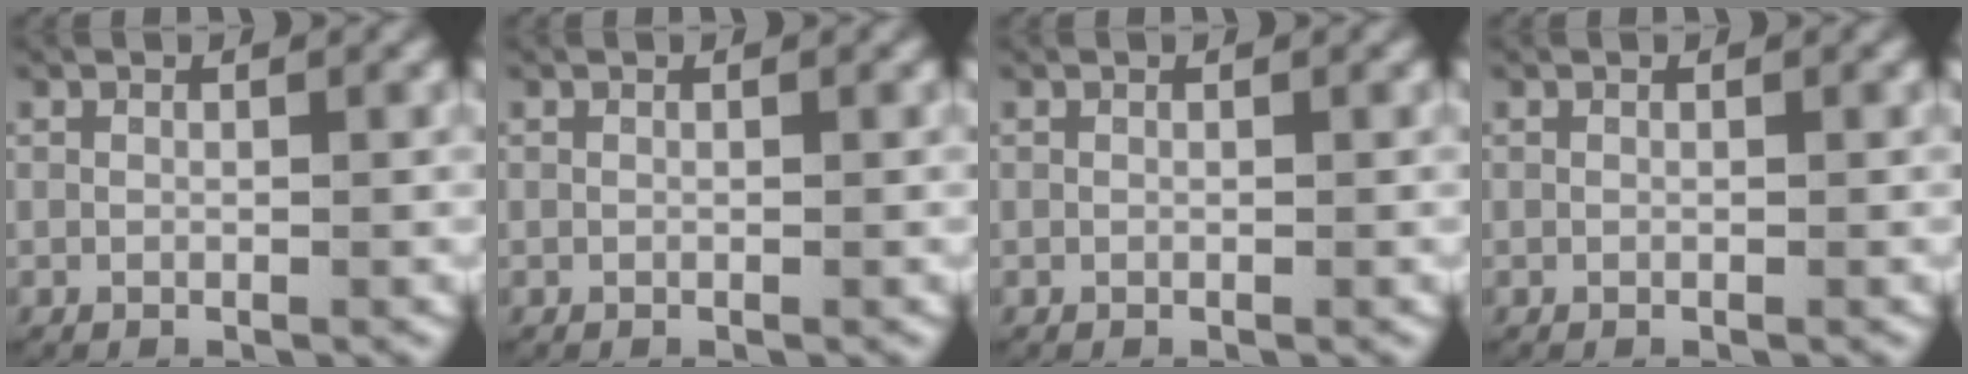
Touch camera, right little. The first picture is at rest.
{"total": 0.0}
{"total": 0.0}
{"total": 0.0}